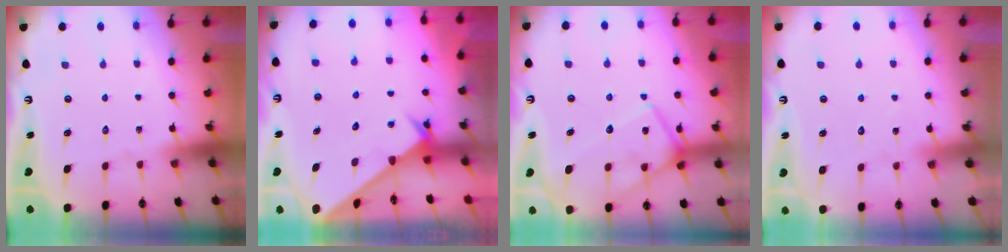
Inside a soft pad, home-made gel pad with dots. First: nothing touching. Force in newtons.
{"total": 2.9, "press": 2.9, "slide": 0.1}
{"total": 16.3, "press": 16.3, "slide": 0.8}
{"total": 6.0, "press": 6.0, "slide": 0.5}